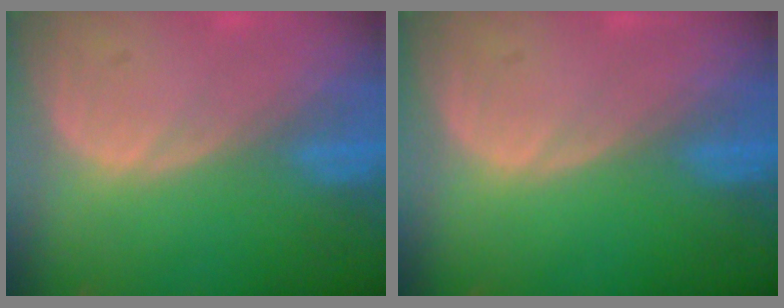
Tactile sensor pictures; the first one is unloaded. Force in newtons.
{"total": 0.0}